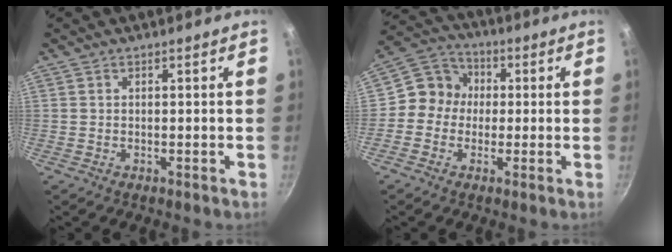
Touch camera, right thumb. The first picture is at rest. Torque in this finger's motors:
{"motor_torque": [0.02, 0.72, 0.37, -0.78, -0.01]}